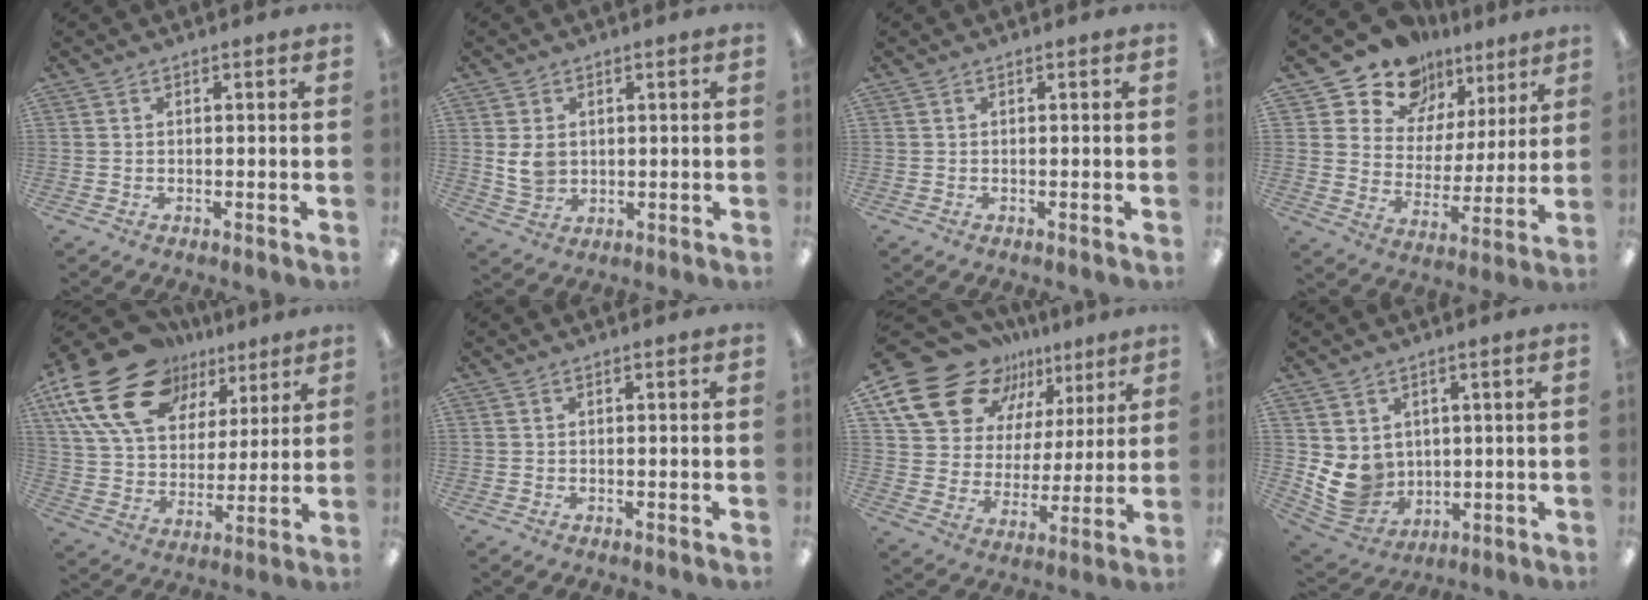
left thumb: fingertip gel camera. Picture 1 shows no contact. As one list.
[{"total": 5.4, "force": [1.1, 4.3, 3.1], "torque": [-0.068, 0.001, 0.020]}, {"total": 0.0}, {"total": 13.0, "force": [10.3, 7.7, 2.2], "torque": [-0.056, -0.081, 0.194]}, {"total": 22.0, "force": [12.5, 13.5, 12.2], "torque": [-0.241, -0.053, 0.227]}, {"total": 0.0}, {"total": 20.2, "force": [13.0, 12.8, 8.6], "torque": [-0.156, -0.076, 0.242]}, {"total": 9.1, "force": [2.0, 8.3, 3.0], "torque": [-0.087, -0.024, 0.046]}]